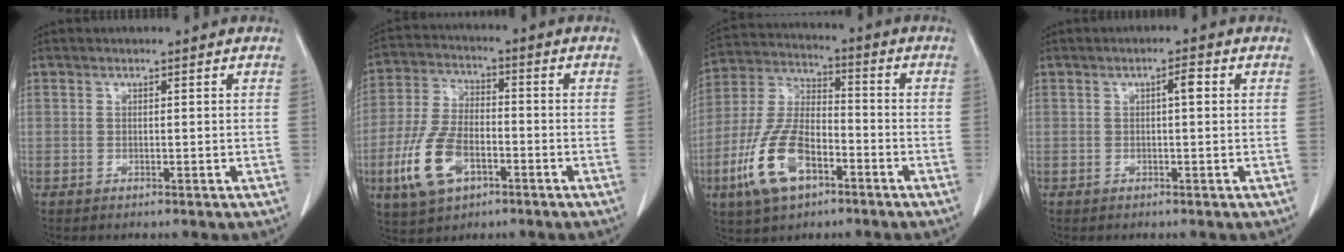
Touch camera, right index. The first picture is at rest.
{"total": 11.1, "force": [-4.3, 5.9, 8.4], "torque": [-0.195, 0.002, -0.076]}
{"total": 13.3, "force": [-5.9, 6.3, 10.1], "torque": [-0.229, 0.006, -0.108]}
{"total": 2.0, "force": [0.4, 0.3, 1.9], "torque": [-0.031, 0.005, 0.005]}